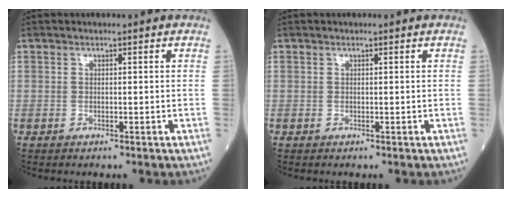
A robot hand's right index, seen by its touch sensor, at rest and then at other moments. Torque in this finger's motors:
{"motor_torque": [0.21, 0.12, 0.04, 0.01]}